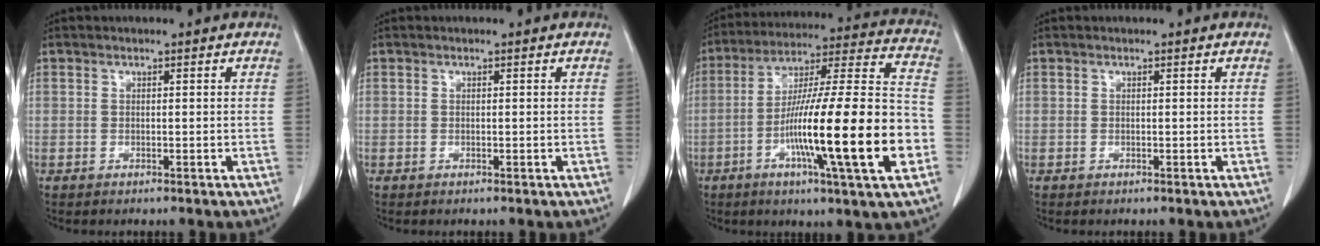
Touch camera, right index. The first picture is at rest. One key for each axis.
{"total": 0.0}
{"total": 23.3, "fx": -6.8, "fy": 0.8, "fz": 22.2, "tx": -0.347, "ty": -0.010, "tz": -0.113}
{"total": 0.0}